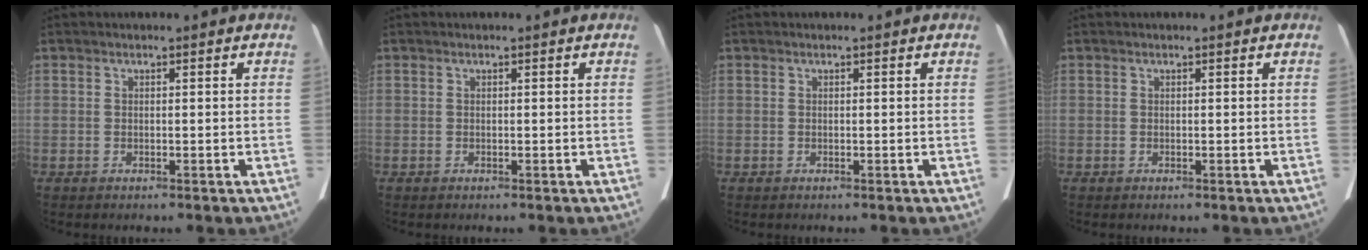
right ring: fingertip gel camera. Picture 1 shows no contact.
{"total": 0.0}
{"total": 0.0}
{"total": 0.0}